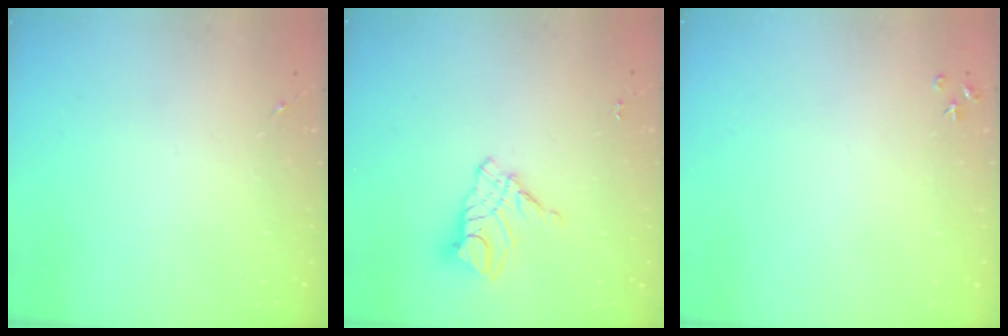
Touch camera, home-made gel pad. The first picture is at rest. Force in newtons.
{"total": 10.8, "press": 10.7, "slide": 0.7}
{"total": 3.6, "press": 3.5, "slide": 0.5}